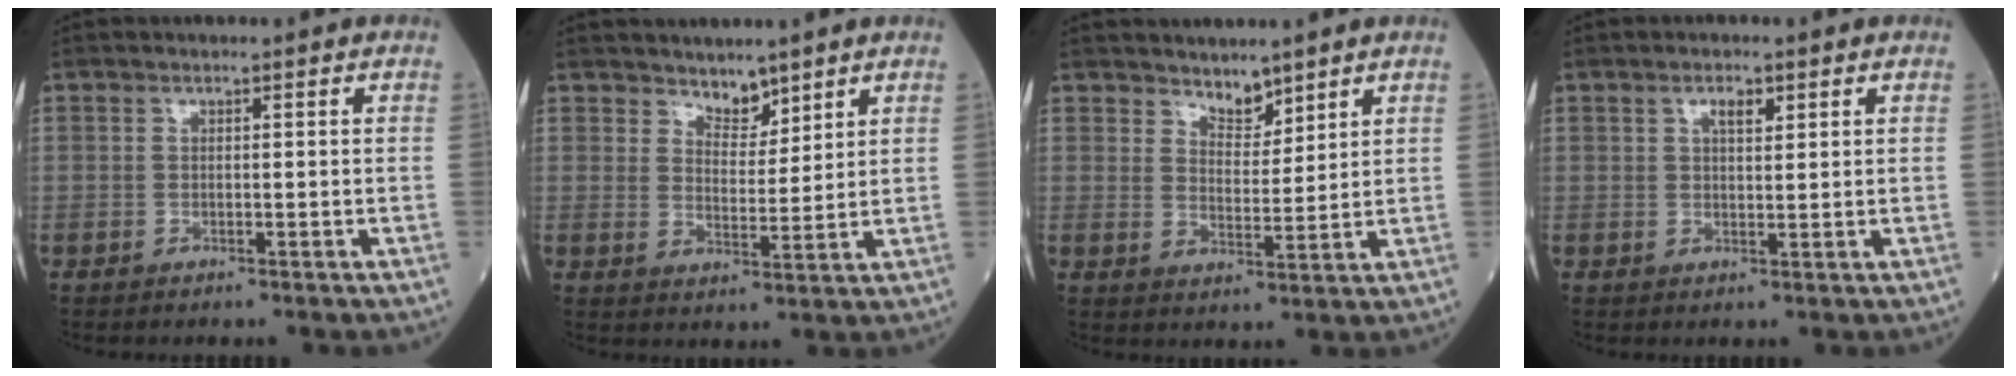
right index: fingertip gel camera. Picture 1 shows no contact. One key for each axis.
{"total": 3.8, "fx": 3.3, "fy": 1.5, "fz": 1.0, "tx": -0.013, "ty": -0.003, "tz": 0.062}
{"total": 3.8, "fx": 3.3, "fy": 1.4, "fz": 1.0, "tx": -0.016, "ty": -0.003, "tz": 0.064}
{"total": 2.3, "fx": 1.3, "fy": 0.8, "fz": 1.7, "tx": -0.031, "ty": 0.001, "tz": 0.021}